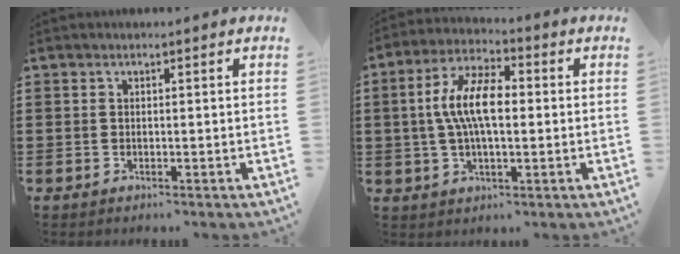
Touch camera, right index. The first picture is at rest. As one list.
[{"total": 9.1, "force": [0.3, 3.8, 8.2], "torque": [-0.179, 0.005, -0.003]}]